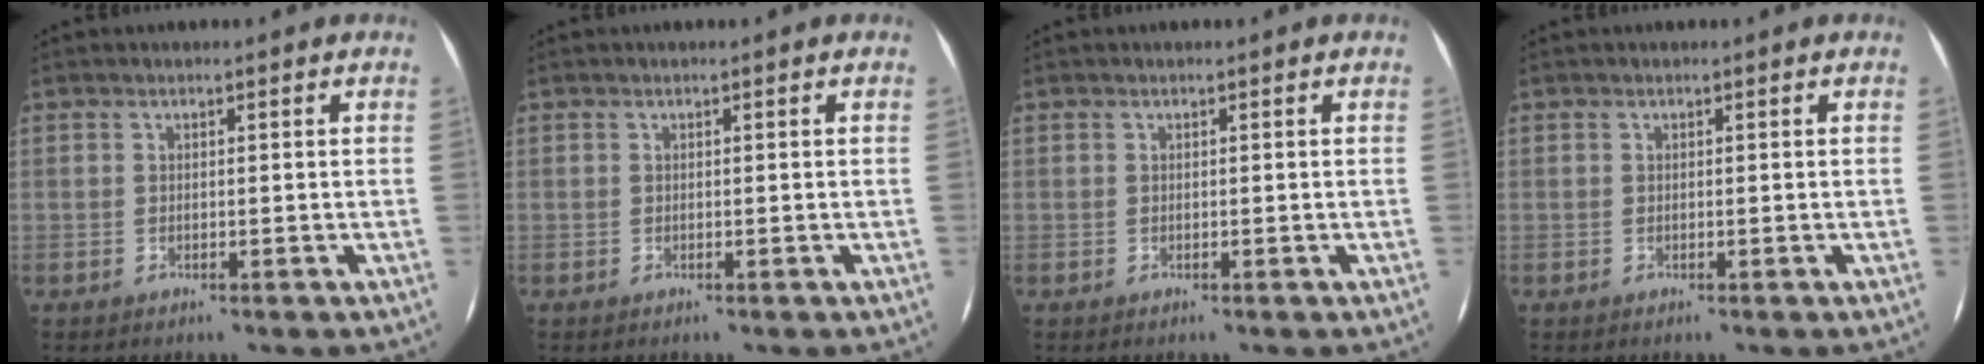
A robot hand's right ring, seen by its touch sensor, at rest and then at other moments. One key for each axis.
{"total": 0.0}
{"total": 0.0}
{"total": 0.0}